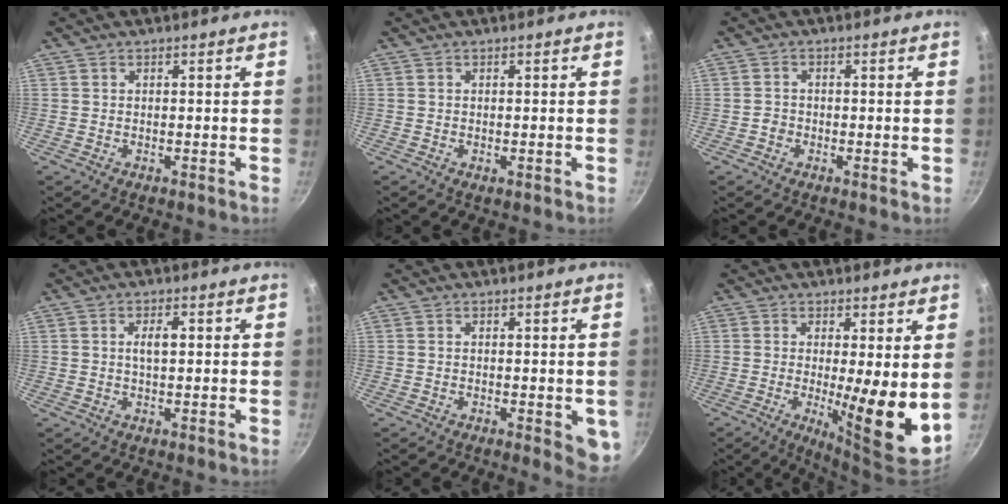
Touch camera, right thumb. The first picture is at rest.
{"total": 0.7, "force": [-0.1, 0.4, 0.6], "torque": [-0.007, -0.001, -0.002]}
{"total": 1.4, "force": [-0.6, 1.2, 0.5], "torque": [-0.001, 0.005, -0.013]}
{"total": 3.2, "force": [0.4, 1.5, 2.8], "torque": [-0.041, 0.009, 0.007]}
{"total": 5.2, "force": [-1.0, 2.2, 4.6], "torque": [-0.042, -0.003, -0.012]}
{"total": 10.5, "force": [0.0, 1.8, 10.4], "torque": [-0.160, -0.027, 0.000]}